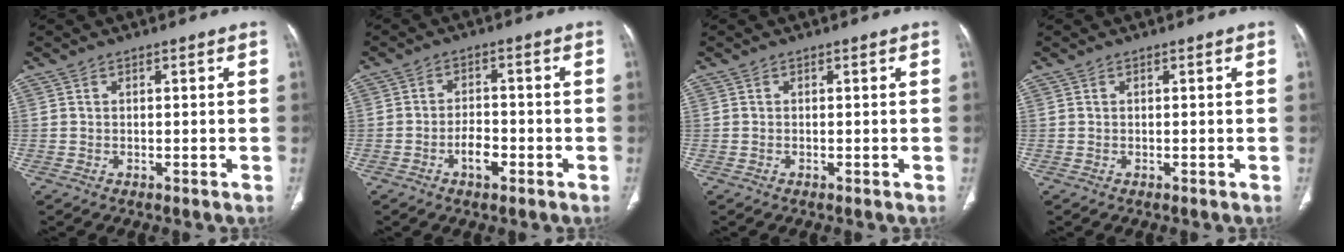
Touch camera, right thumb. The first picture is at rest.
{"total": 4.2, "force": [-2.0, 2.2, 3.0], "torque": [-0.046, 0.016, -0.035]}
{"total": 0.0}
{"total": 0.0}